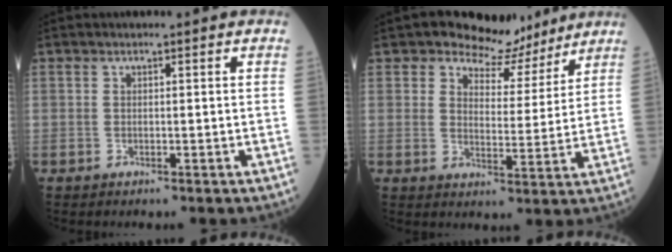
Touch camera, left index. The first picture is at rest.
{"total": 7.6, "force": [6.5, 3.8, 1.4], "torque": [-0.020, 0.001, 0.092]}